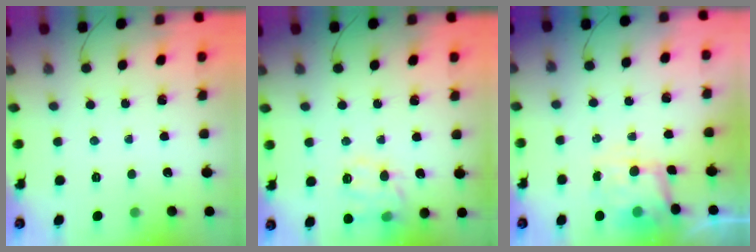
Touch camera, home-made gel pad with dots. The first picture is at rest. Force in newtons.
{"total": 14.7, "press": 14.5, "slide": 1.8}
{"total": 5.3, "press": 5.2, "slide": 1.1}